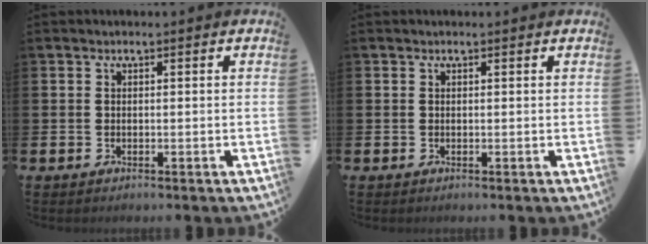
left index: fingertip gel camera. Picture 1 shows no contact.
{"total": 0.0}